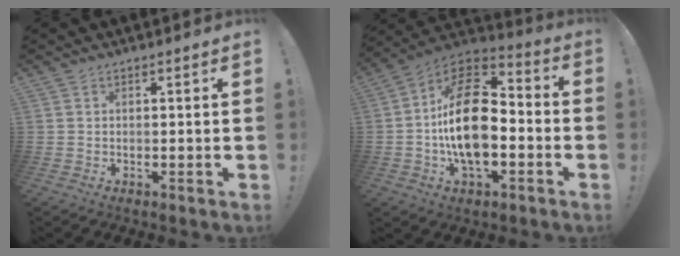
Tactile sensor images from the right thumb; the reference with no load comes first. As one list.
[{"total": 21.5, "force": [-2.3, 12.5, 17.4], "torque": [-0.307, 0.024, -0.036]}]